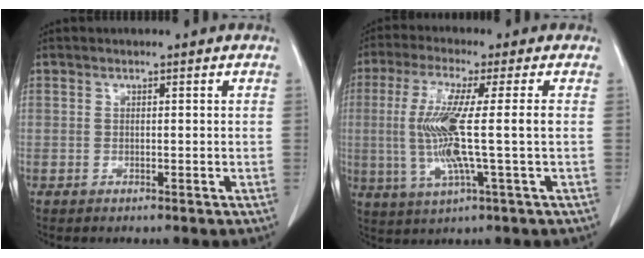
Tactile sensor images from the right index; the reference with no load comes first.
{"total": 10.7, "force": [-0.3, -0.4, 10.7], "torque": [-0.230, -0.008, -0.009]}